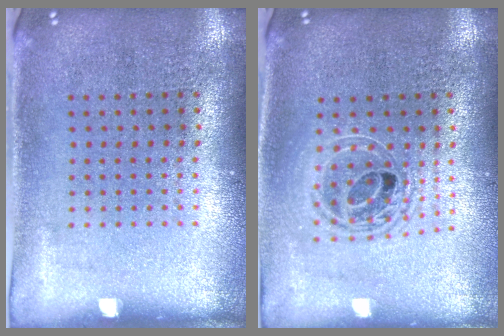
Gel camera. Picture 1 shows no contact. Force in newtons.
{"total": 1.6, "press": 1.3, "slide": 0.9}